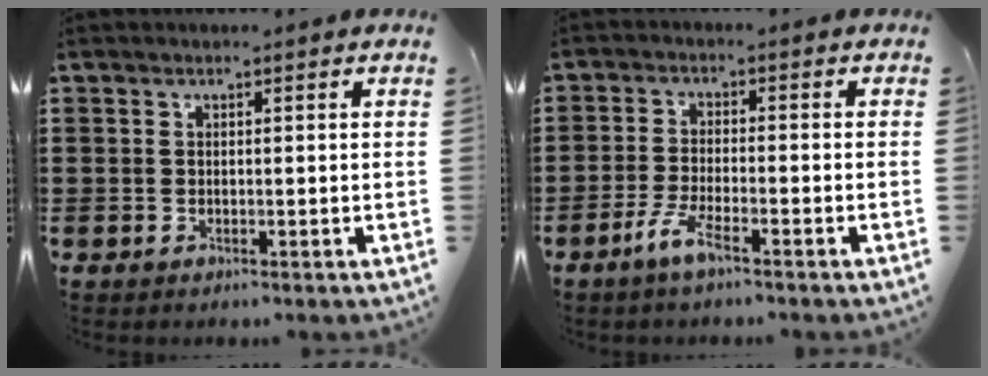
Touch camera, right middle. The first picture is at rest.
{"total": 4.4, "force": [-2.8, 0.5, 3.3], "torque": [-0.074, -0.007, -0.054]}